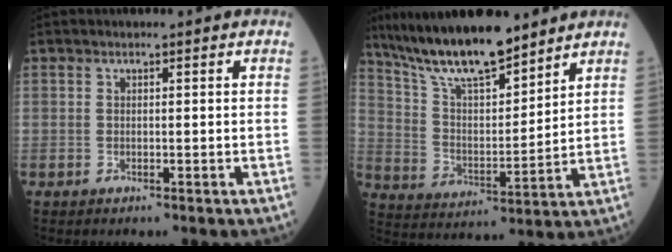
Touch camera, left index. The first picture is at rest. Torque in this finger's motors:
{"motor_torque": [0.12, -0.29, 0.41, 0.08]}